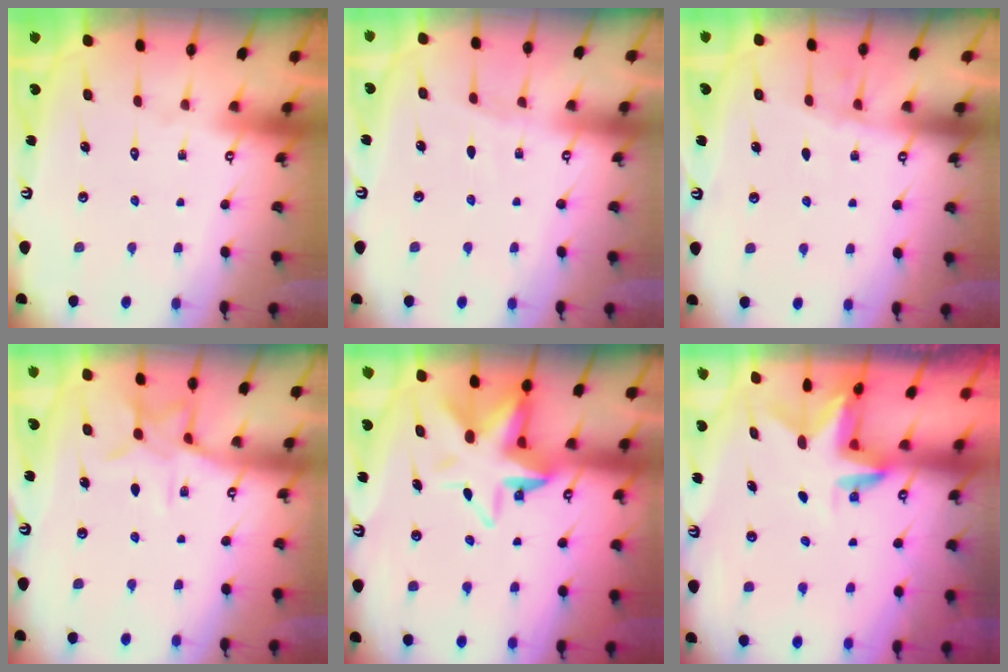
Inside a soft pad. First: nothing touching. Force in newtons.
{"total": 2.4, "press": 2.4, "slide": 0.4}
{"total": 5.4, "press": 5.4, "slide": 0.6}
{"total": 10.0, "press": 10.0, "slide": 0.8}
{"total": 9.6, "press": 9.5, "slide": 1.5}
{"total": 2.9, "press": 2.9, "slide": 0.3}